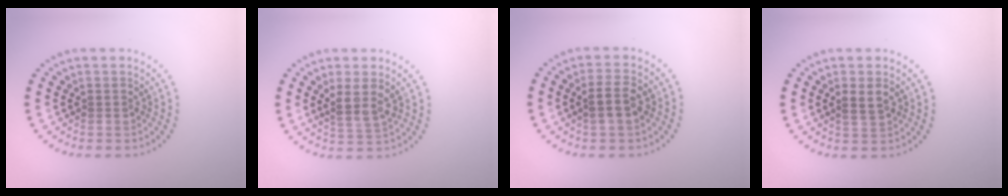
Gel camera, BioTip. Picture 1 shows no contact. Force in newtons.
{"total": 2.5, "press": 2.1, "slide": 1.3}
{"total": 2.4, "press": 2.4, "slide": 0.3}
{"total": 1.8, "press": 1.8, "slide": 0.4}